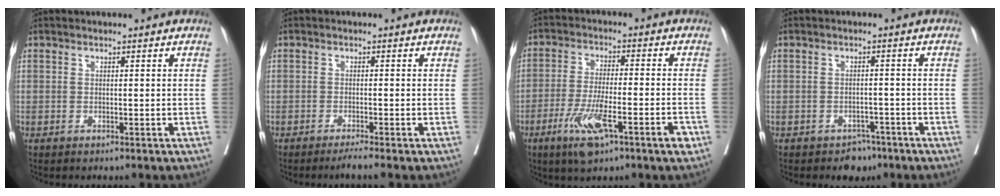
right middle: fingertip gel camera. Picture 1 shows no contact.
{"total": 2.0, "force": [-1.6, -0.7, 1.0], "torque": [-0.021, -0.004, -0.030]}
{"total": 10.2, "force": [-5.1, 1.6, 8.7], "torque": [-0.152, -0.017, -0.084]}
{"total": 3.1, "force": [-2.3, 2.0, 0.8], "torque": [-0.011, 0.006, -0.027]}